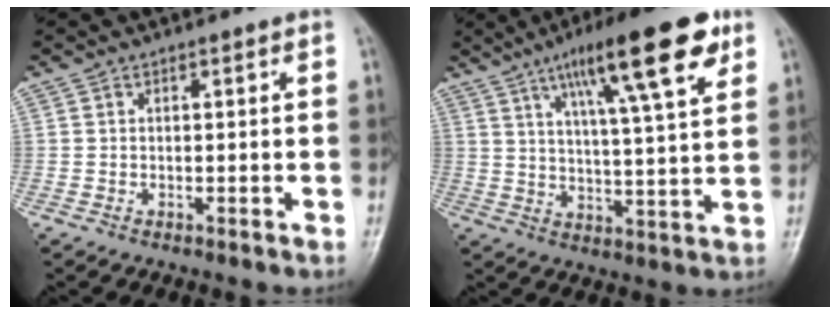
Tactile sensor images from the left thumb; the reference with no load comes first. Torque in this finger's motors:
{"motor_torque": [1.00, 0.15, 1.66, -1.12, 0.36]}